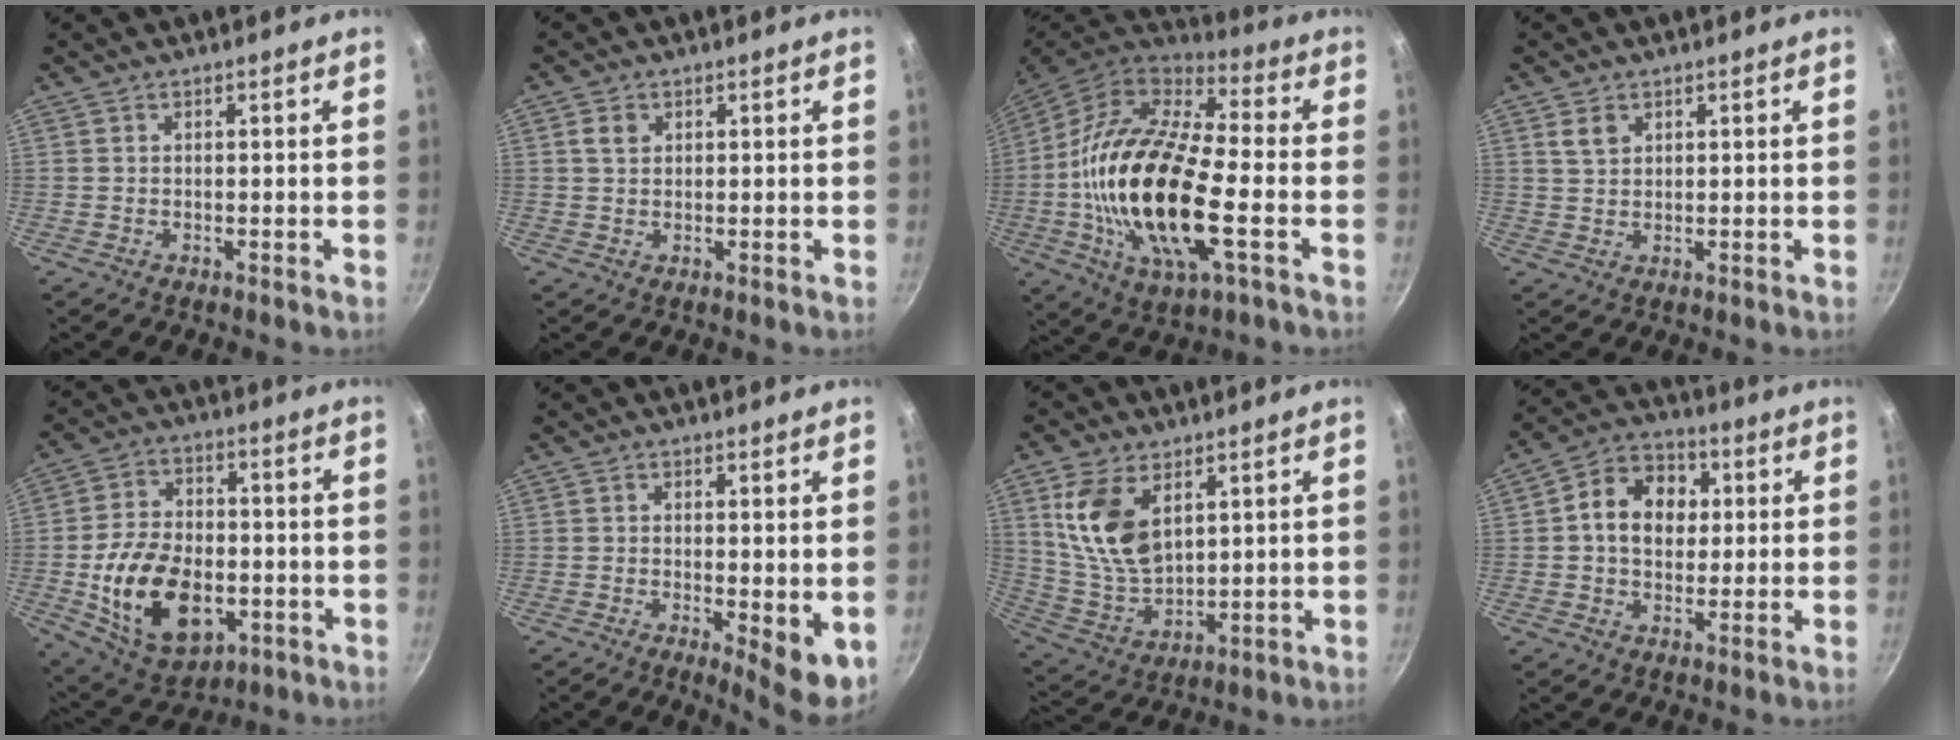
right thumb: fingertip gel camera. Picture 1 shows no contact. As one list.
[{"total": 2.4, "force": [0.9, 1.8, 1.3], "torque": [-0.017, 0.001, 0.018]}, {"total": 25.4, "force": [-3.8, 10.1, 23.0], "torque": [-0.440, 0.015, -0.082]}, {"total": 2.9, "force": [1.5, 2.0, 1.6], "torque": [-0.022, -0.003, 0.031]}, {"total": 18.7, "force": [-4.1, 12.0, 13.7], "torque": [-0.226, 0.015, -0.054]}, {"total": 6.5, "force": [-0.6, 1.9, 6.2], "torque": [-0.077, -0.016, -0.006]}, {"total": 13.5, "force": [5.1, 7.8, 9.7], "torque": [-0.174, -0.033, 0.113]}, {"total": 11.3, "force": [1.6, 8.7, 7.0], "torque": [-0.083, 0.014, 0.010]}]